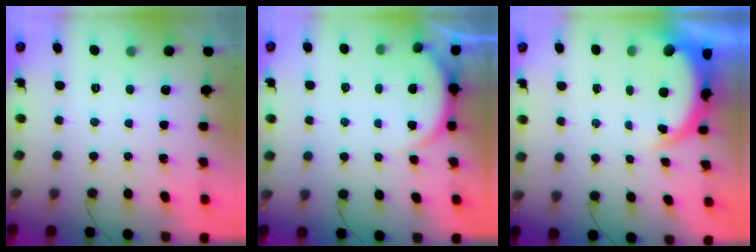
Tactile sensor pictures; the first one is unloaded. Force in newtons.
{"total": 3.7, "press": 3.6, "slide": 0.6}
{"total": 4.5, "press": 4.5, "slide": 0.7}